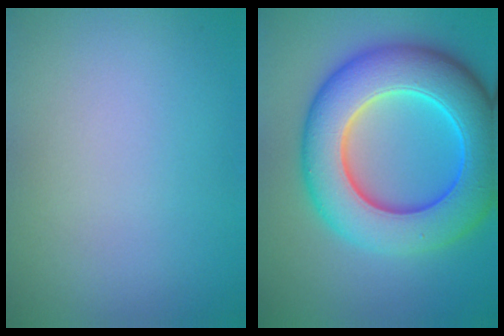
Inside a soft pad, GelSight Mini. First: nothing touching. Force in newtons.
{"total": 11.3, "press": 11.3, "slide": 0.2}